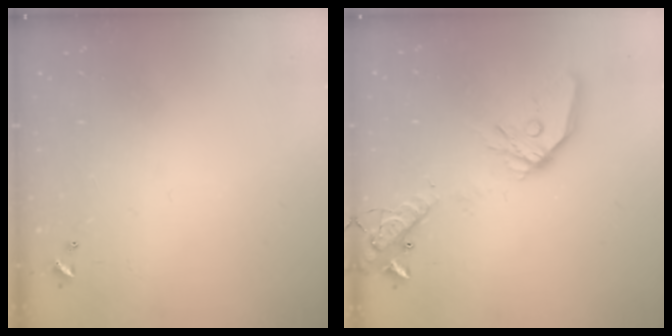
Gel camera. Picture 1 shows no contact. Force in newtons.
{"total": 18.0, "press": 17.8, "slide": 3.1}